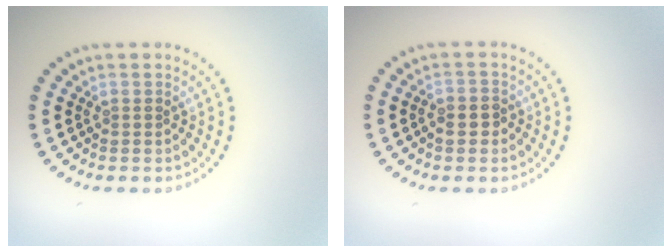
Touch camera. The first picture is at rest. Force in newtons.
{"total": 1.5, "press": 1.4, "slide": 0.5}